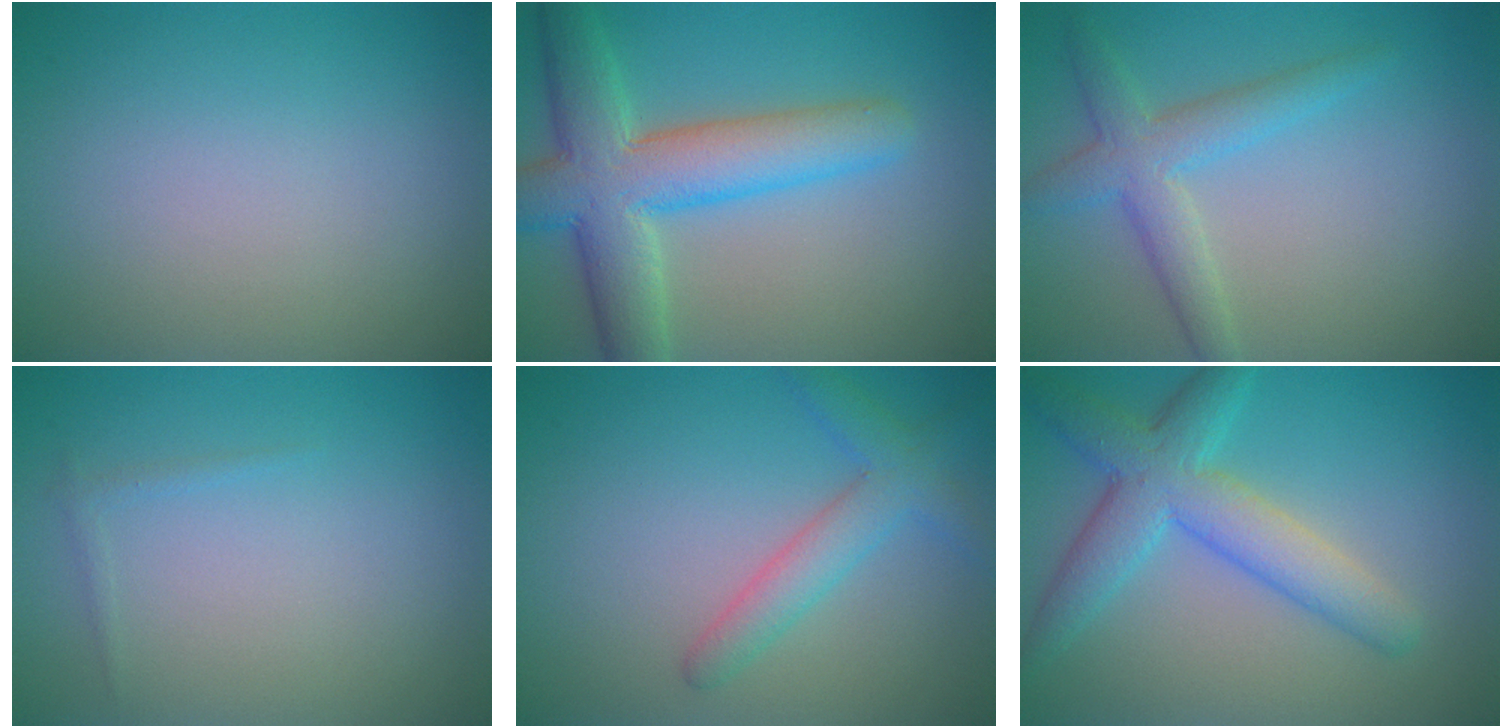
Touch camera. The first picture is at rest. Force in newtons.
{"total": 8.3, "press": 8.3, "slide": 0.4}
{"total": 3.7, "press": 3.7, "slide": 0.2}
{"total": 0.6, "press": 0.6, "slide": 0.1}
{"total": 2.2, "press": 2.2, "slide": 0.2}
{"total": 5.7, "press": 5.7, "slide": 0.1}